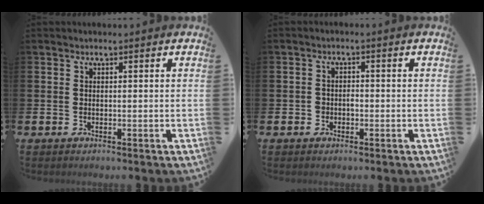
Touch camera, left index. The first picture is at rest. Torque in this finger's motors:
{"motor_torque": [-0.05, 0.08, 0.01, 0.01]}